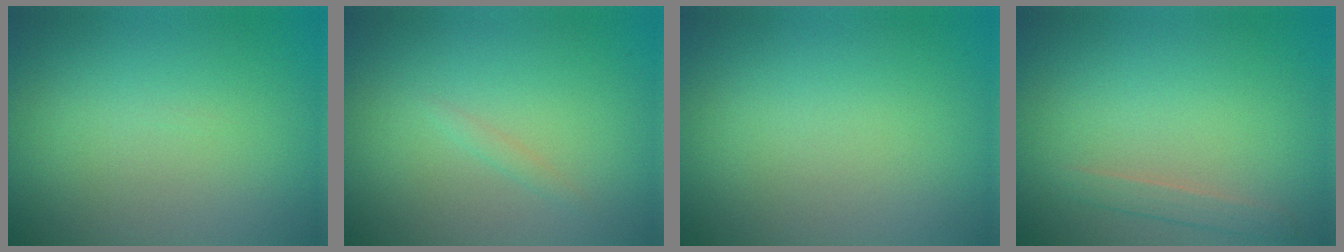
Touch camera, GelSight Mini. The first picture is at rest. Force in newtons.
{"total": 0.7, "press": 0.7, "slide": 0.1}
{"total": 0.0}
{"total": 1.4, "press": 1.4, "slide": 0.0}